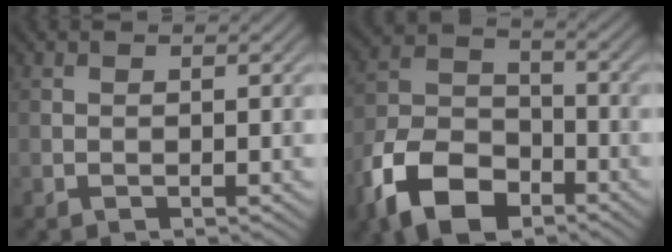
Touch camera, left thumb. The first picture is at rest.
{"total": 12.3, "force": [-7.2, 7.0, 7.1], "torque": [-0.161, -0.013, -0.152]}